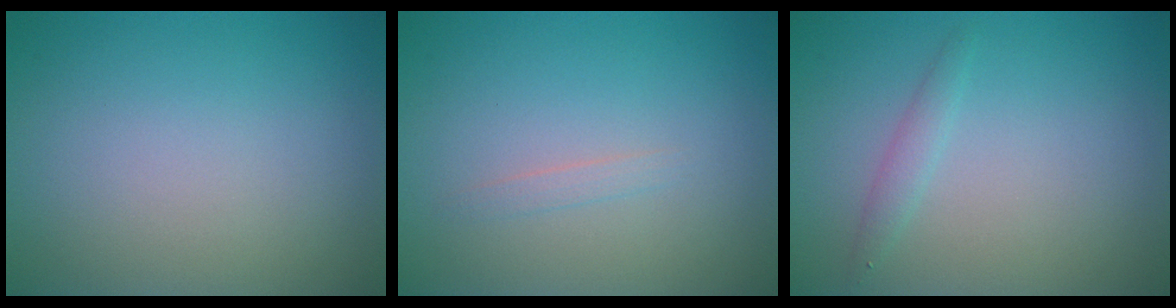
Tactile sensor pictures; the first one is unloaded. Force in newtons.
{"total": 0.7, "press": 0.7, "slide": 0.1}
{"total": 1.2, "press": 1.2, "slide": 0.0}